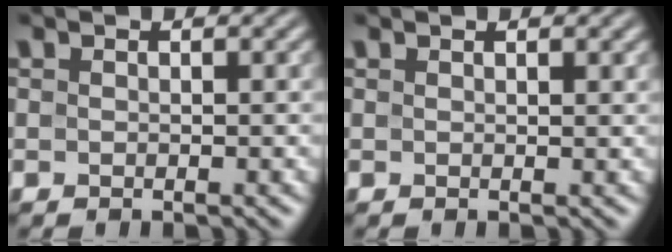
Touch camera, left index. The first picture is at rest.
{"total": 0.8, "force": [0.6, 0.1, 0.5], "torque": [-0.004, 0.002, 0.010]}